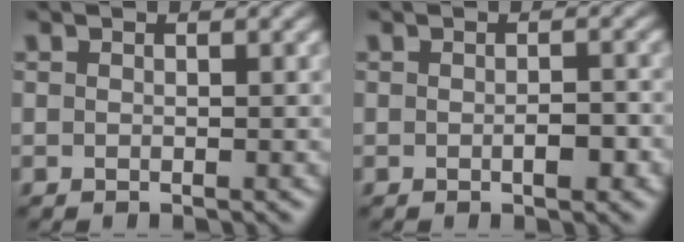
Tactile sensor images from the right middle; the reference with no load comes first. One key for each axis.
{"total": 1.9, "fx": -0.6, "fy": 0.6, "fz": 1.7, "tx": -0.027, "ty": 0.000, "tz": -0.009}